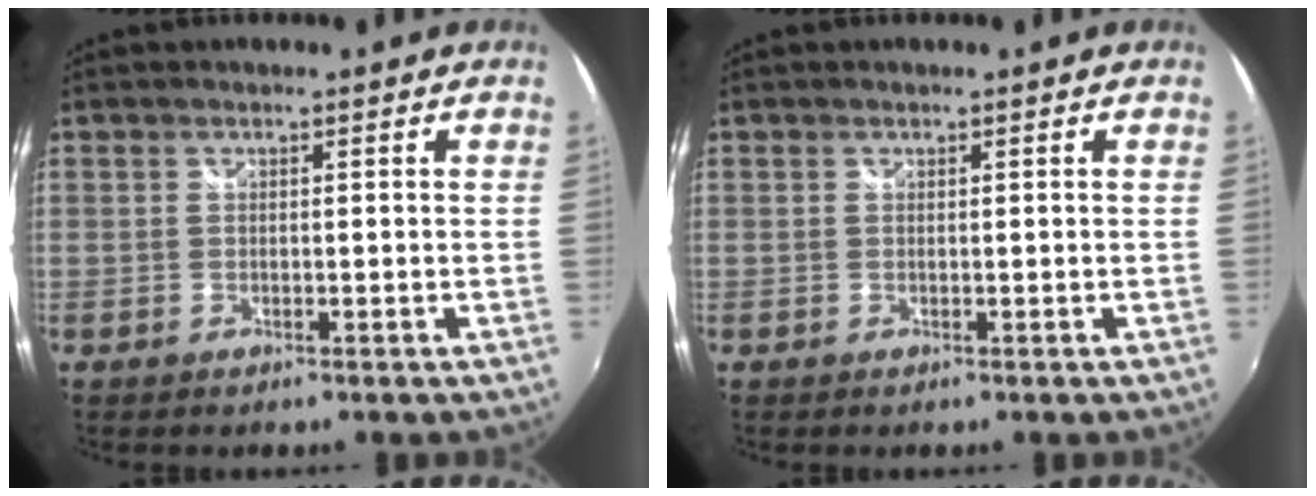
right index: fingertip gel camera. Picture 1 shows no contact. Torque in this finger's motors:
{"motor_torque": [0.51, 0.26, 0.07, 0.01]}